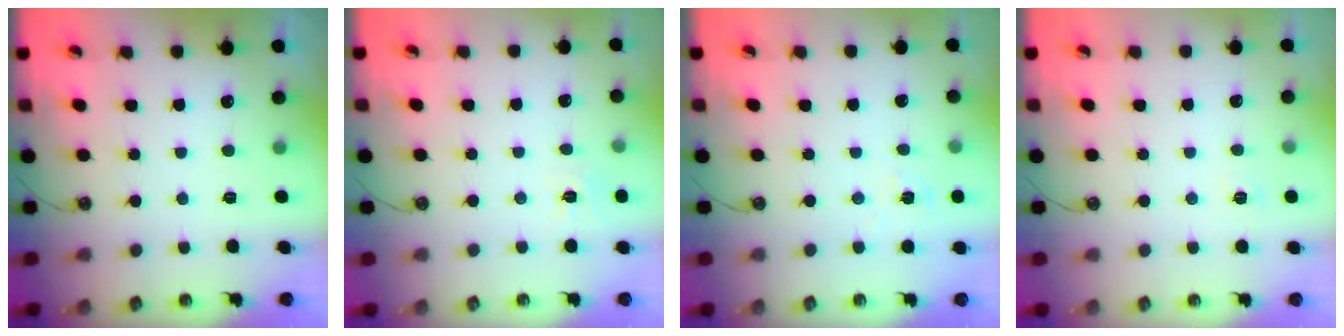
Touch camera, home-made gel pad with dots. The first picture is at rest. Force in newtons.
{"total": 5.1, "press": 5.1, "slide": 0.6}
{"total": 5.6, "press": 5.6, "slide": 0.4}
{"total": 2.6, "press": 2.6, "slide": 0.2}